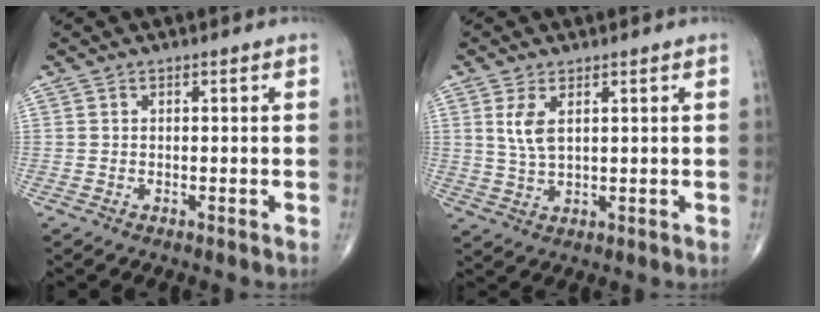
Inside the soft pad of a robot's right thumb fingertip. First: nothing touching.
{"total": 4.5, "force": [1.6, 2.1, 3.7], "torque": [-0.076, -0.006, 0.038]}